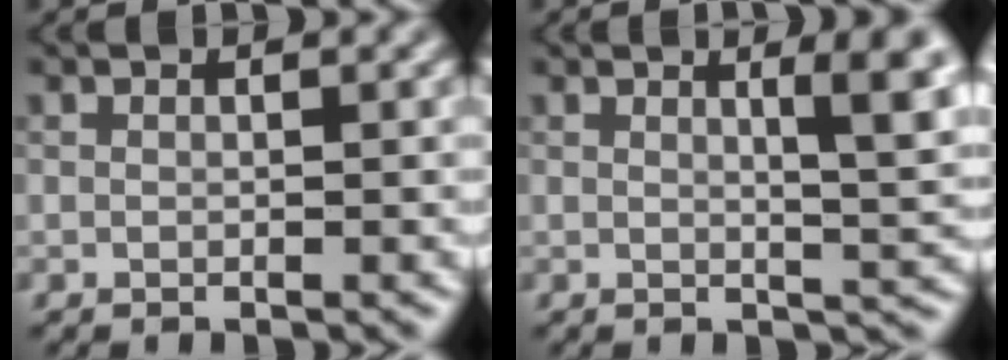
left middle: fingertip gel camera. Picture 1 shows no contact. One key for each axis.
{"total": 4.5, "fx": 1.5, "fy": 1.0, "fz": 4.1, "tx": -0.046, "ty": 0.000, "tz": 0.020}